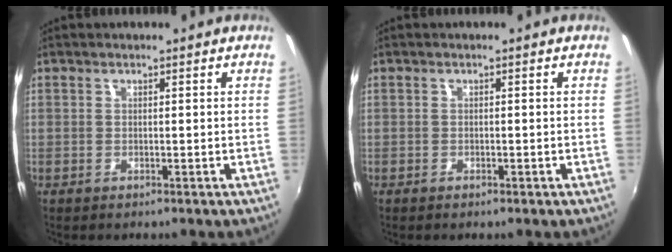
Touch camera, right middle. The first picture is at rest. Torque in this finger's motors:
{"motor_torque": [-0.08, -0.09, 0.04, 0.00]}